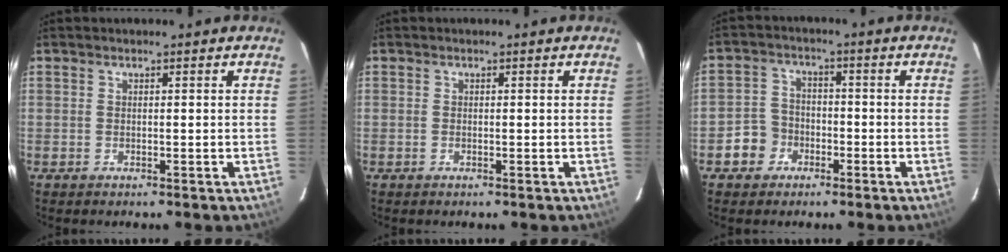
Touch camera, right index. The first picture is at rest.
{"total": 0.0}
{"total": 5.5, "force": [-2.7, 4.7, 0.8], "torque": [-0.023, 0.022, -0.047]}